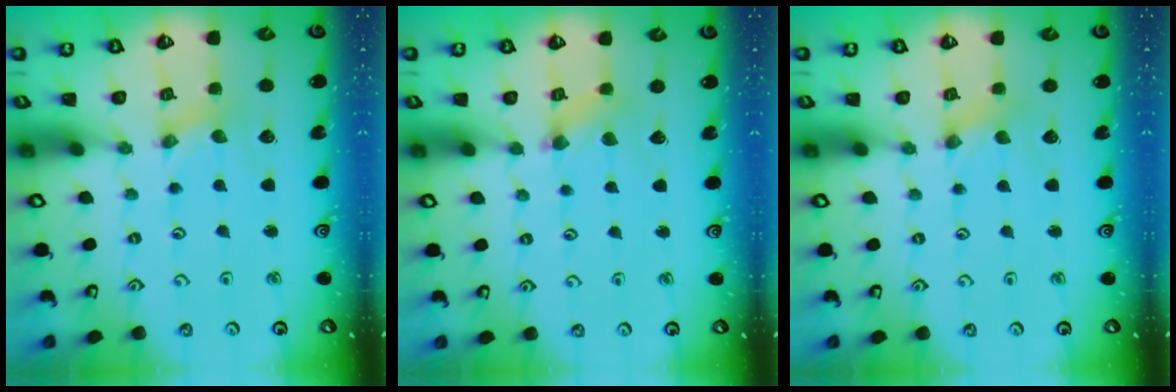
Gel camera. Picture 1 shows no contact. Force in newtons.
{"total": 1.9, "press": 1.9, "slide": 0.3}
{"total": 0.0}